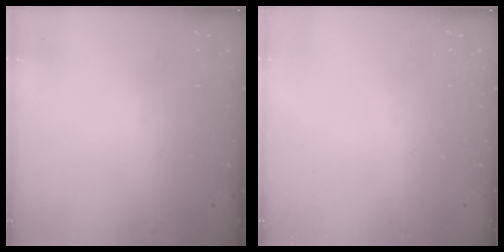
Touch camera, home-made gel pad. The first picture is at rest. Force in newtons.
{"total": 0.0}